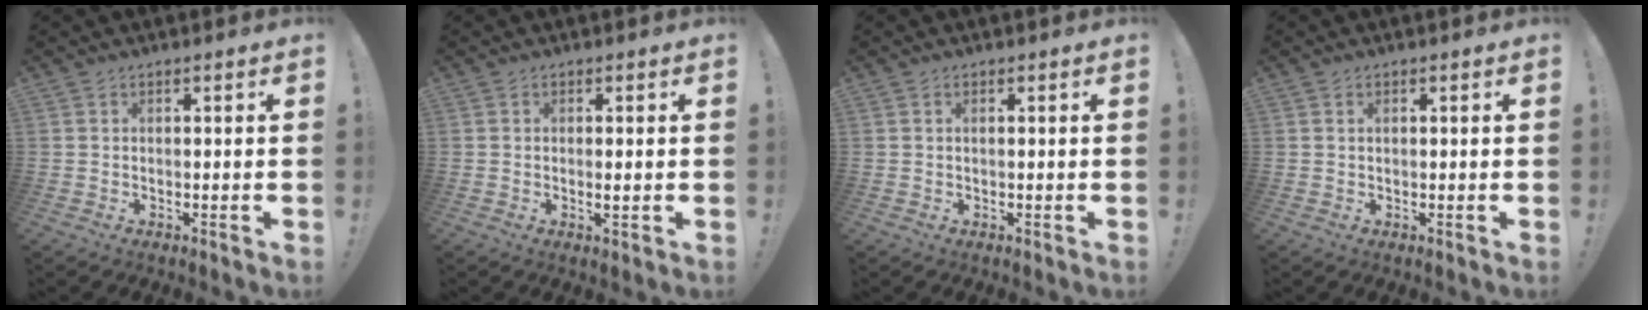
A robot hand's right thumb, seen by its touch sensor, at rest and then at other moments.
{"total": 1.3, "force": [0.0, 0.0, 1.3], "torque": [-0.016, -0.006, -0.001]}
{"total": 0.6, "force": [0.2, 0.1, 0.5], "torque": [-0.017, 0.005, 0.006]}
{"total": 0.7, "force": [0.4, 0.3, 0.6], "torque": [-0.004, -0.003, 0.005]}